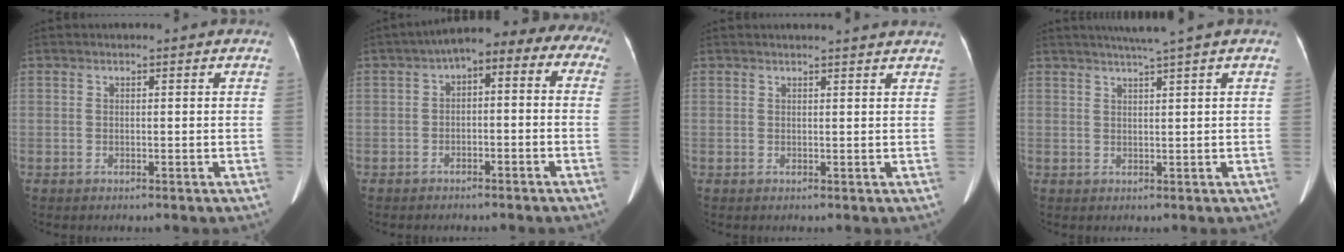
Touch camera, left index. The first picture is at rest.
{"total": 9.1, "force": [0.5, 5.2, 7.5], "torque": [-0.082, 0.059, -0.003]}
{"total": 4.8, "force": [4.6, -0.3, 1.4], "torque": [-0.017, 0.009, 0.042]}
{"total": 4.0, "force": [3.0, -1.2, 2.3], "torque": [-0.037, 0.007, 0.053]}